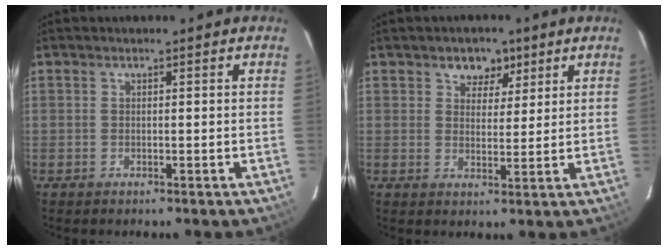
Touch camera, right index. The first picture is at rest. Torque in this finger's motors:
{"motor_torque": [0.04, 0.04, 0.19, 0.01]}